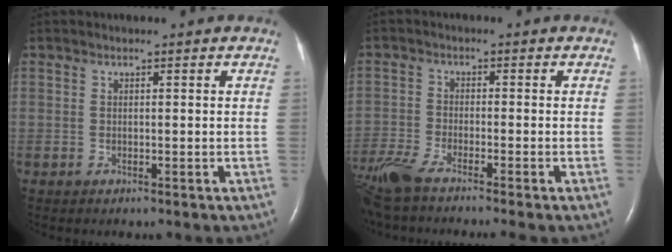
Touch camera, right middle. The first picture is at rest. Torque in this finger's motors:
{"motor_torque": [1.02, -1.12, 0.21, 0.12]}